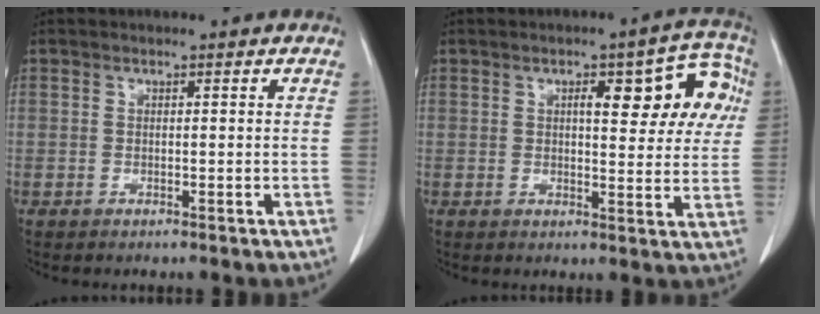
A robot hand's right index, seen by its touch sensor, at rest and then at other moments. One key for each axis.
{"total": 11.1, "fx": 3.5, "fy": 3.7, "fz": 9.9, "tx": -0.113, "ty": 0.028, "tz": 0.039}